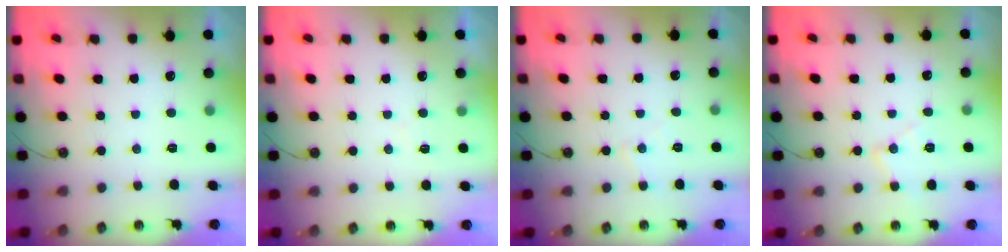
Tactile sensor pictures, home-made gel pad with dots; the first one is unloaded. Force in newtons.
{"total": 4.8, "press": 4.7, "slide": 0.8}
{"total": 4.4, "press": 4.3, "slide": 0.7}
{"total": 8.2, "press": 8.1, "slide": 0.6}